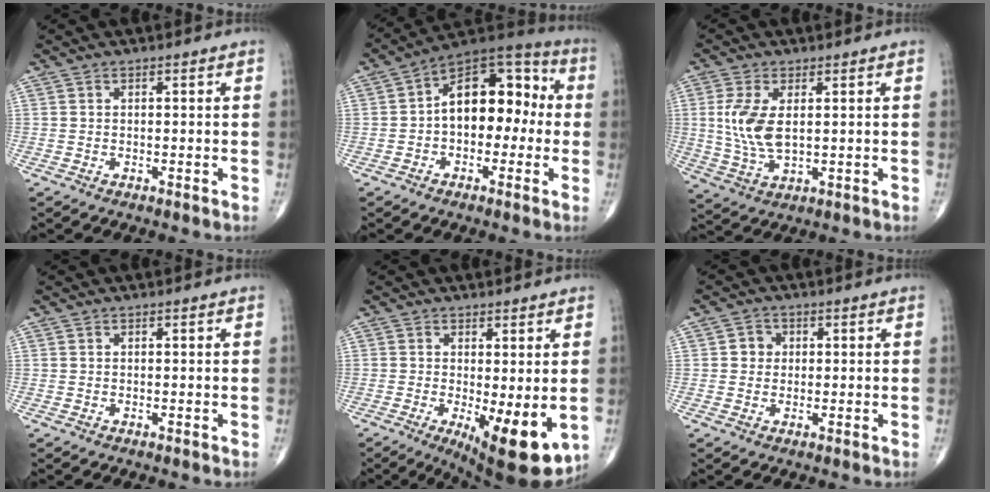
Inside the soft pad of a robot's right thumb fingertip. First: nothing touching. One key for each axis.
{"total": 15.0, "fx": -0.2, "fy": 9.4, "fz": 11.8, "tx": -0.138, "ty": 0.049, "tz": -0.018}
{"total": 8.6, "fx": 1.2, "fy": 4.3, "fz": 7.4, "tx": -0.163, "ty": -0.009, "tz": 0.033}
{"total": 0.0}
{"total": 11.2, "fx": -2.4, "fy": 3.6, "fz": 10.4, "tx": -0.146, "ty": -0.026, "tz": -0.024}
{"total": 2.7, "fx": 0.3, "fy": 2.6, "fz": 0.9, "tx": 0.004, "ty": 0.005, "tz": 0.000}